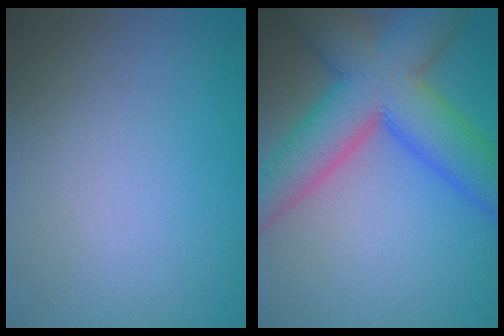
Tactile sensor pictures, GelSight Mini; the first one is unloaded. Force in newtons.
{"total": 10.2, "press": 10.2, "slide": 0.3}